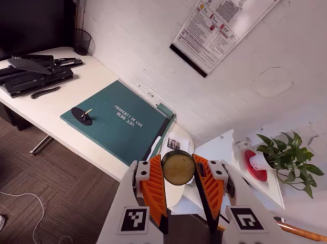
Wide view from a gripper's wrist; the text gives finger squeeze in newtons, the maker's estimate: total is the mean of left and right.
{"total": 9.0, "left": 8.6, "right": 9.5}